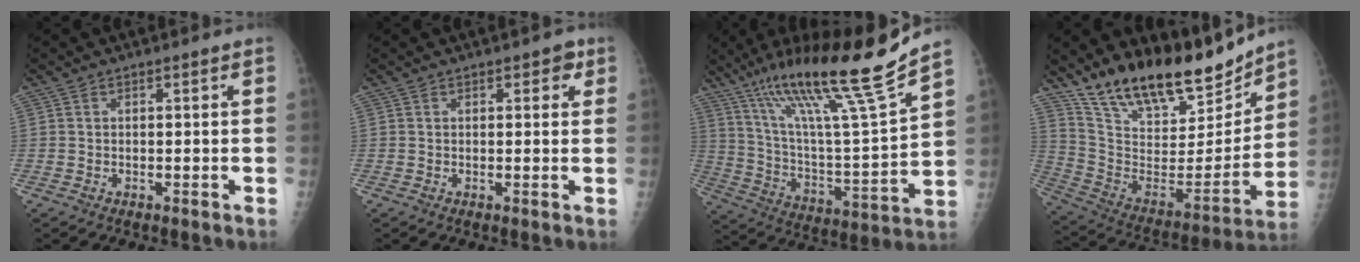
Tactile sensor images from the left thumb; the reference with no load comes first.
{"total": 2.7, "force": [1.2, 1.5, 2.0], "torque": [-0.005, 0.001, 0.009]}
{"total": 24.1, "force": [17.1, 0.8, 16.9], "torque": [-0.260, -0.072, 0.303]}
{"total": 23.5, "force": [19.0, 8.6, 10.9], "torque": [-0.147, -0.093, 0.328]}